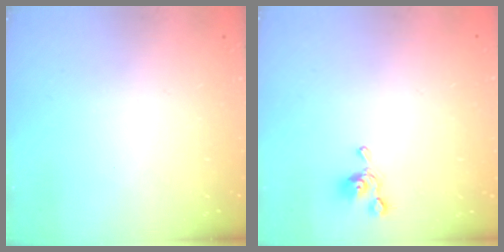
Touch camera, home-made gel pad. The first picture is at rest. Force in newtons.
{"total": 2.9, "press": 2.9, "slide": 0.0}